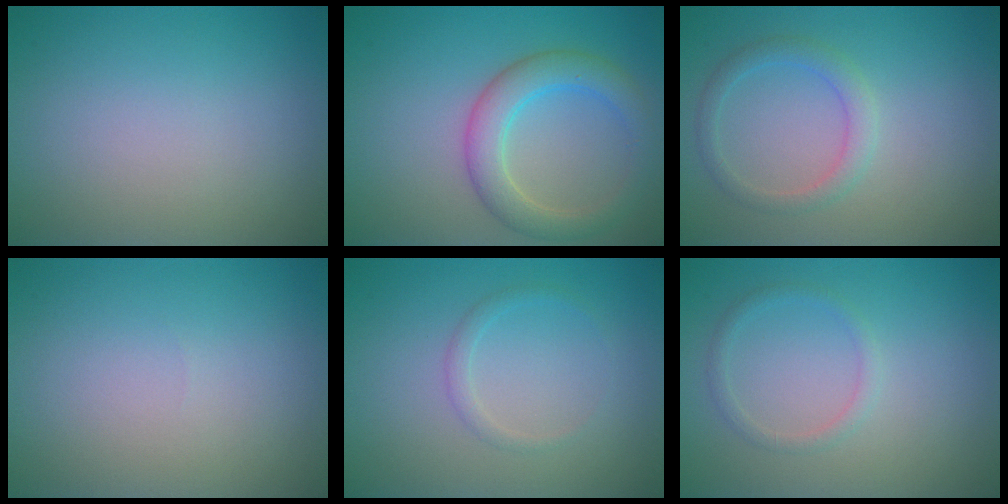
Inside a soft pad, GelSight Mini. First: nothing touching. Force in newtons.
{"total": 4.3, "press": 4.3, "slide": 0.3}
{"total": 2.1, "press": 2.1, "slide": 0.2}
{"total": 0.0}
{"total": 1.0, "press": 1.0, "slide": 0.1}
{"total": 1.2, "press": 1.2, "slide": 0.0}